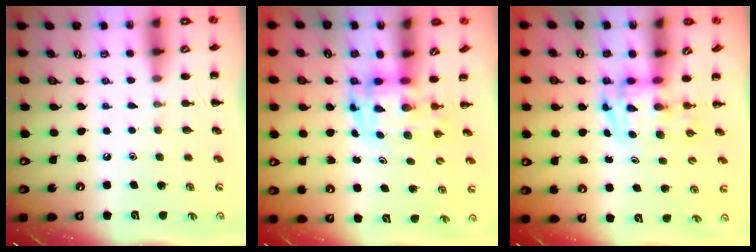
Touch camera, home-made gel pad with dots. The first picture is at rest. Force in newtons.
{"total": 3.7, "press": 3.6, "slide": 0.8}
{"total": 3.3, "press": 3.3, "slide": 0.6}